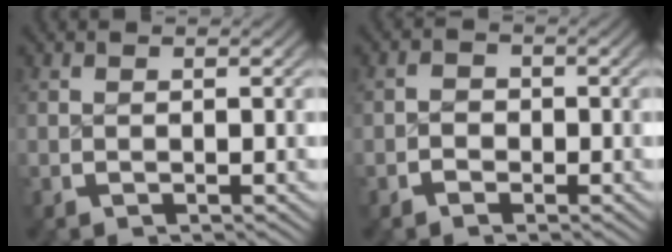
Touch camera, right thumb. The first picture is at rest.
{"total": 1.2, "force": [-0.6, 1.0, 0.5], "torque": [-0.004, -0.001, -0.014]}